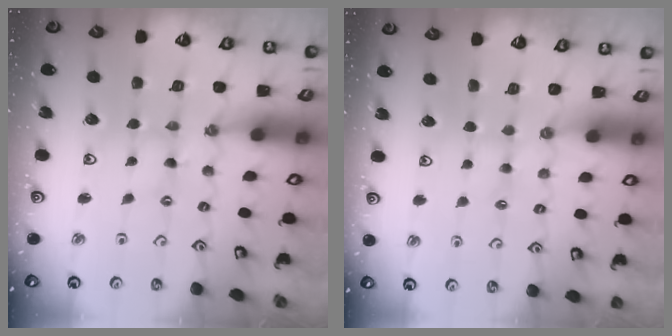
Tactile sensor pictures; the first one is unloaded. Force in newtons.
{"total": 1.8, "press": 1.8, "slide": 0.4}